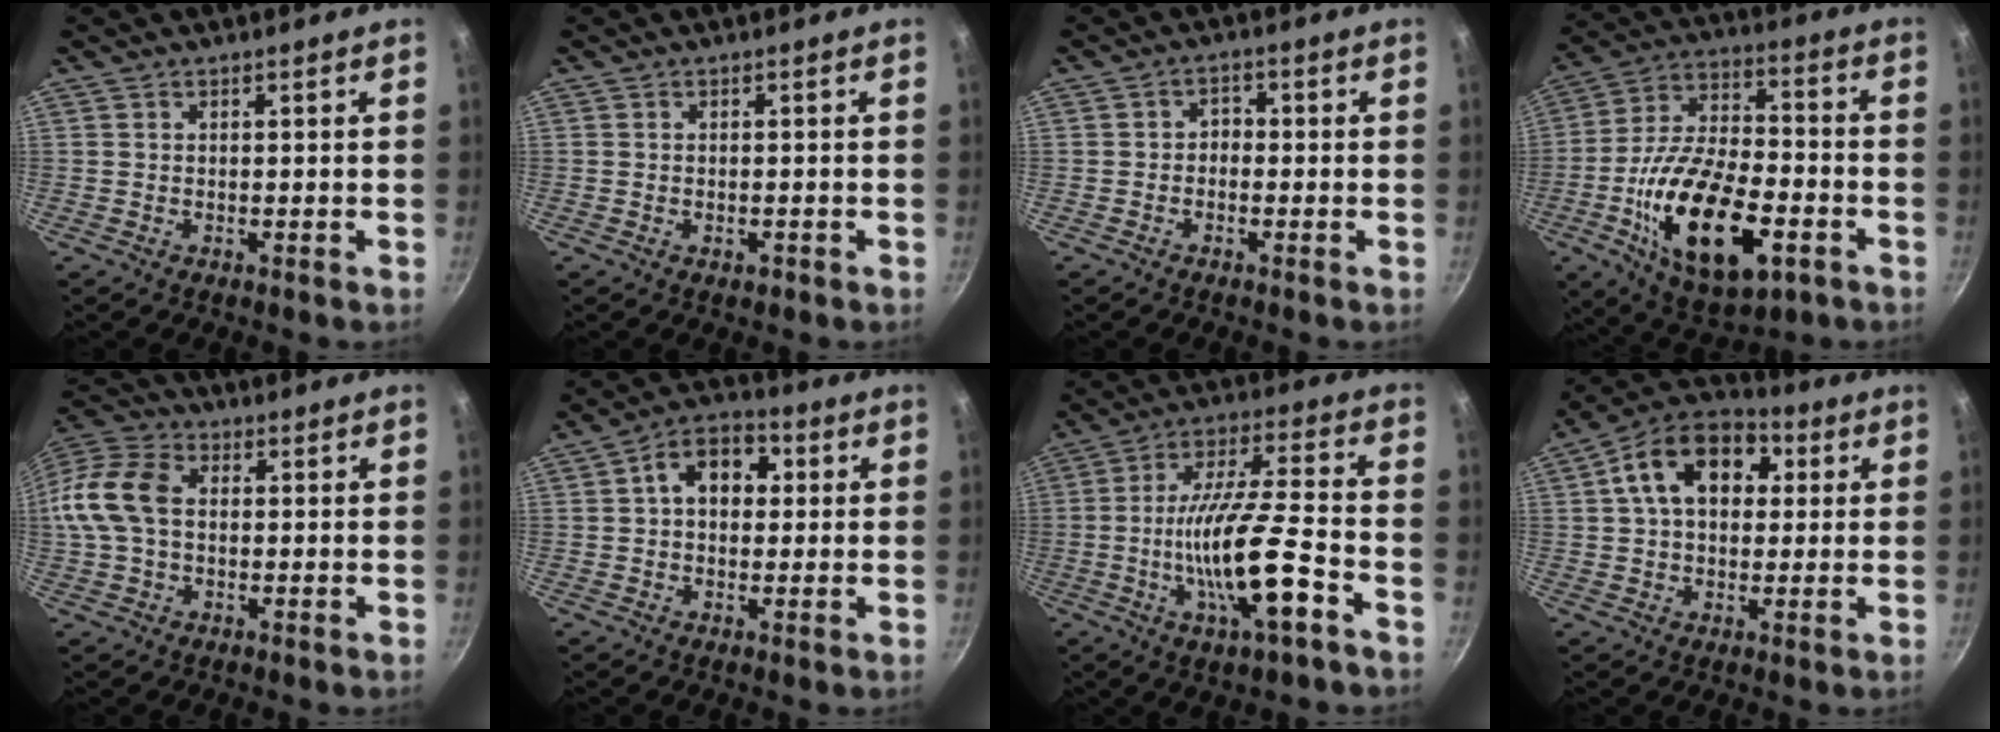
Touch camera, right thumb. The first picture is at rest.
{"total": 1.2, "force": [-0.6, 0.7, 0.8], "torque": [-0.012, 0.002, -0.009]}
{"total": 2.2, "force": [-0.9, 1.7, 1.1], "torque": [-0.008, 0.015, -0.020]}
{"total": 23.9, "force": [-7.9, 11.8, 19.2], "torque": [-0.329, 0.026, -0.132]}
{"total": 12.7, "force": [0.5, 8.8, 9.2], "torque": [-0.173, 0.030, -0.006]}
{"total": 9.3, "force": [1.7, 6.6, 6.3], "torque": [-0.058, 0.020, 0.011]}
{"total": 16.7, "force": [-5.8, 3.8, 15.2], "torque": [-0.270, 0.025, -0.109]}
{"total": 15.1, "force": [3.6, 10.4, 10.4], "torque": [-0.136, 0.023, 0.038]}